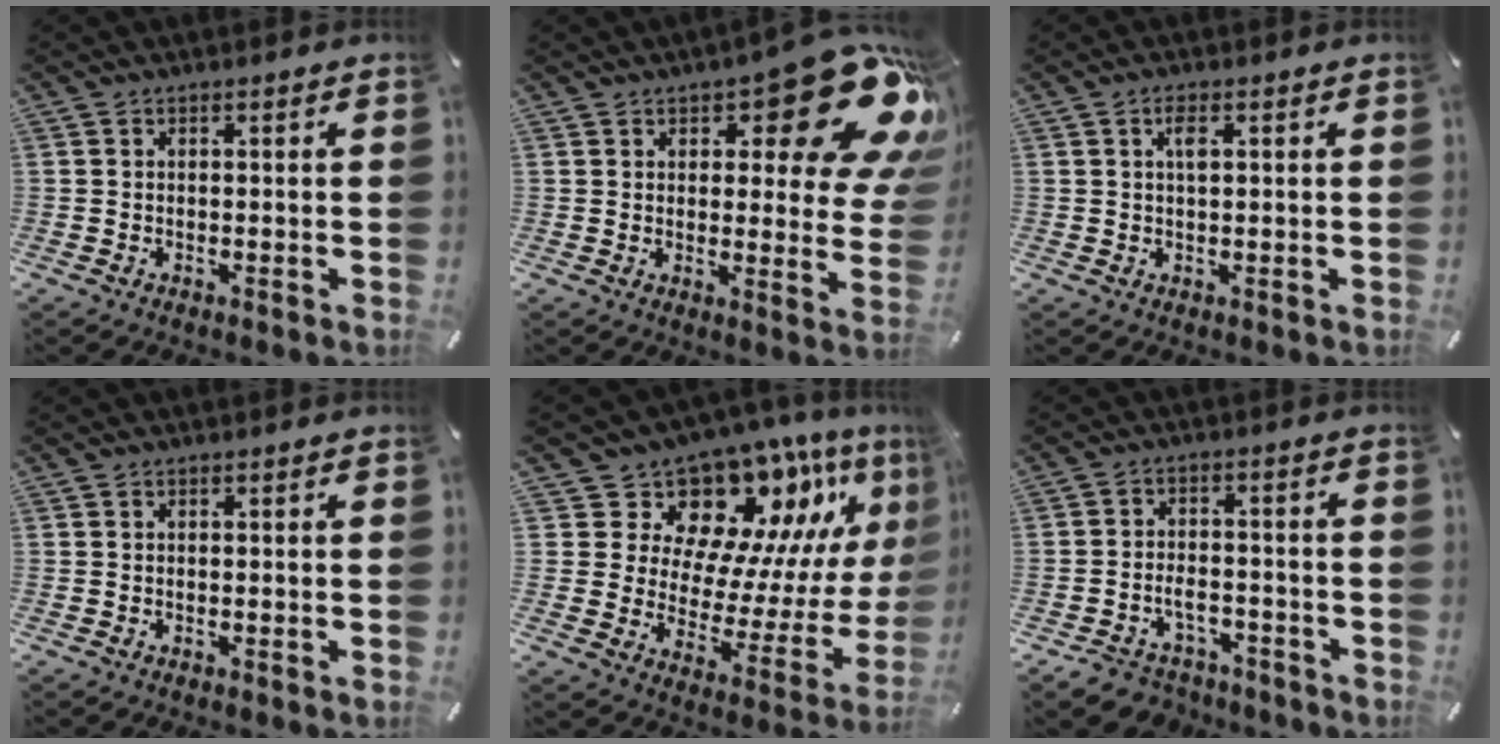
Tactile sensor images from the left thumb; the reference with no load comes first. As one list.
[{"total": 18.6, "force": [10.4, 6.7, 13.9], "torque": [-0.163, -0.077, 0.168]}, {"total": 2.6, "force": [0.8, 0.8, 2.3], "torque": [-0.047, 0.006, 0.011]}, {"total": 0.0}, {"total": 15.5, "force": [13.1, 7.2, 4.2], "torque": [-0.059, -0.132, 0.221]}, {"total": 5.6, "force": [-3.2, 4.0, 2.3], "torque": [-0.054, 0.014, -0.060]}]